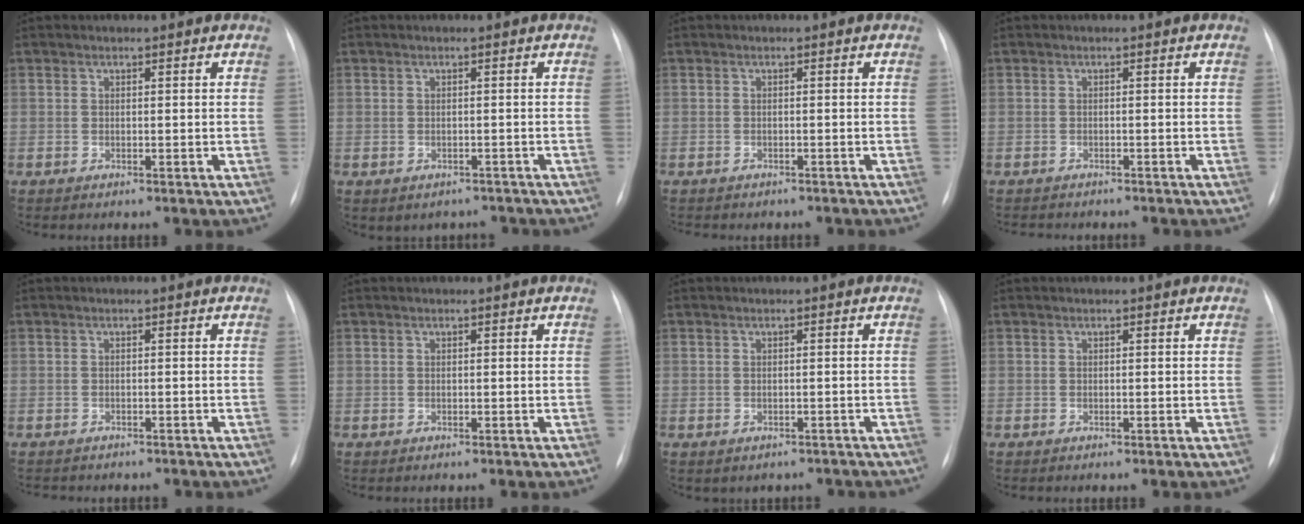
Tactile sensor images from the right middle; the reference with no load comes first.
{"total": 3.7, "force": [-2.9, 2.2, 0.4], "torque": [-0.001, 0.015, -0.032]}
{"total": 4.8, "force": [-4.2, 1.9, 1.6], "torque": [-0.019, 0.000, -0.044]}
{"total": 5.1, "force": [-4.5, 1.4, 1.8], "torque": [-0.023, -0.003, -0.056]}
{"total": 4.8, "force": [-4.1, 1.8, 1.7], "torque": [-0.023, -0.002, -0.045]}
{"total": 0.0}
{"total": 3.1, "force": [-2.5, 1.8, 0.5], "torque": [-0.007, 0.012, -0.025]}
{"total": 0.0}